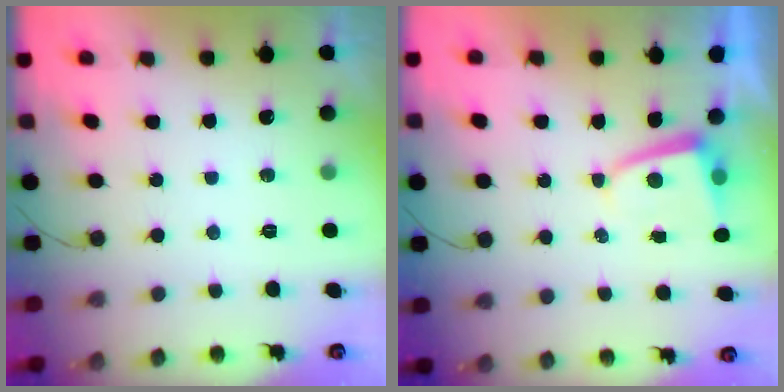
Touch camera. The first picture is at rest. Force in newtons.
{"total": 2.0, "press": 2.0, "slide": 0.3}